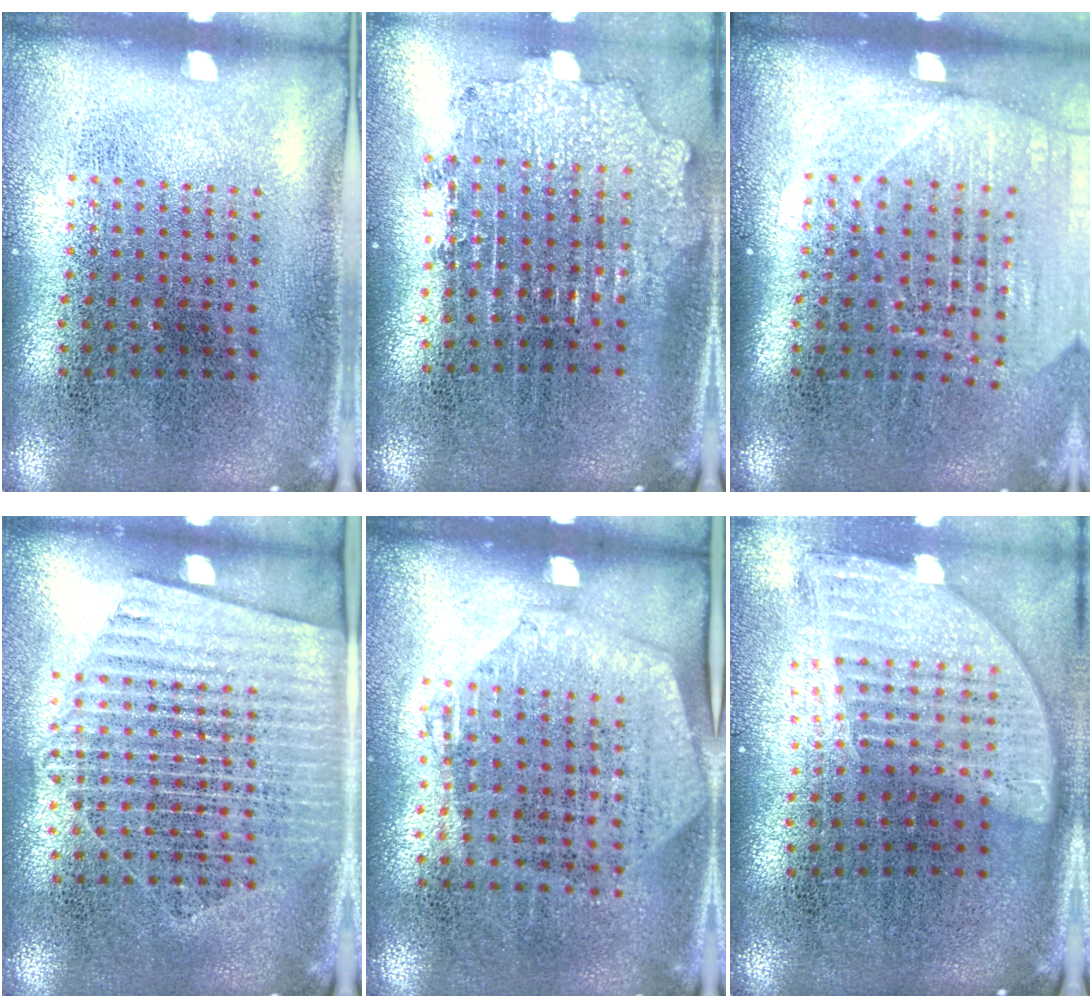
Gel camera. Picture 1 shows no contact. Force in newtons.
{"total": 2.1, "press": 1.6, "slide": 1.2}
{"total": 1.7, "press": 1.5, "slide": 0.8}
{"total": 1.5, "press": 1.4, "slide": 0.6}
{"total": 1.5, "press": 1.3, "slide": 0.7}
{"total": 1.9, "press": 1.5, "slide": 1.2}